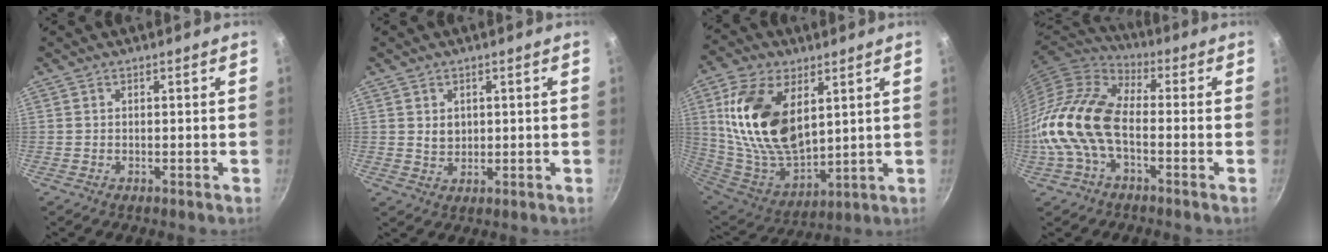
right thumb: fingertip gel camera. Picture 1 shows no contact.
{"total": 2.9, "force": [0.7, 2.3, 1.5], "torque": [-0.015, -0.004, 0.015]}
{"total": 21.4, "force": [6.3, 12.3, 16.3], "torque": [-0.292, -0.037, 0.134]}
{"total": 14.7, "force": [-3.0, 8.3, 11.7], "torque": [-0.215, 0.036, -0.073]}